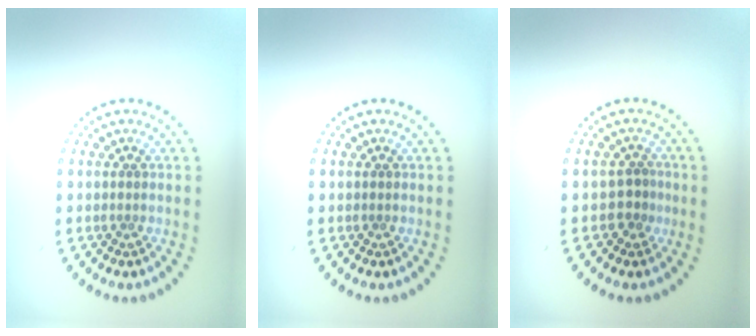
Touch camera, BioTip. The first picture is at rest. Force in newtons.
{"total": 0.0}
{"total": 1.6, "press": 1.4, "slide": 0.8}